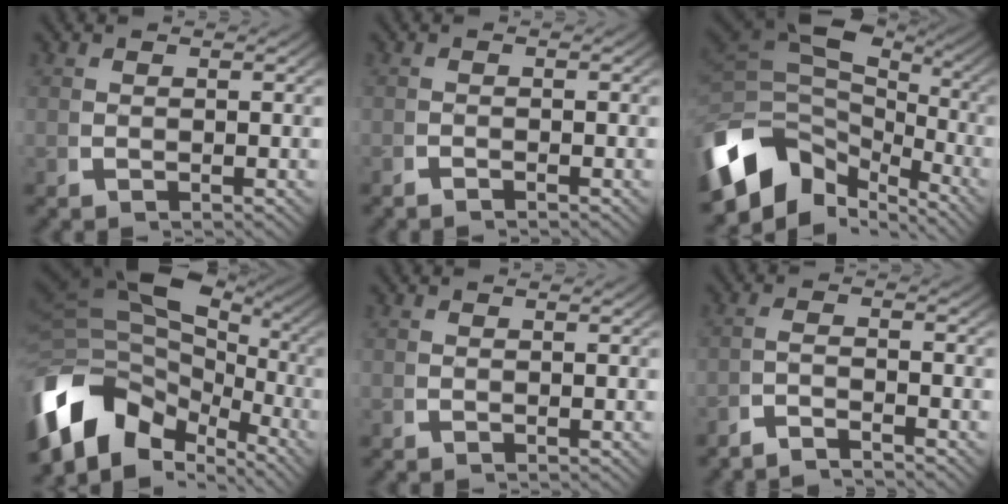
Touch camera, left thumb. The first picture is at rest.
{"total": 0.7, "force": [-0.7, 0.0, 0.1], "torque": [0.004, 0.000, -0.017]}
{"total": 14.9, "force": [-1.6, 9.8, 11.1], "torque": [-0.235, -0.038, -0.010]}
{"total": 16.6, "force": [-2.2, 10.9, 12.3], "torque": [-0.245, -0.041, -0.021]}
{"total": 0.0}
{"total": 2.3, "force": [-2.1, 0.3, 0.9], "torque": [-0.015, -0.004, -0.047]}